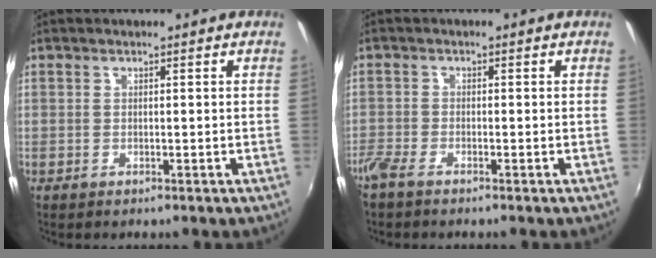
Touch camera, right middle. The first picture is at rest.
{"total": 3.2, "force": [-2.7, 0.6, 1.6], "torque": [-0.045, -0.009, -0.057]}